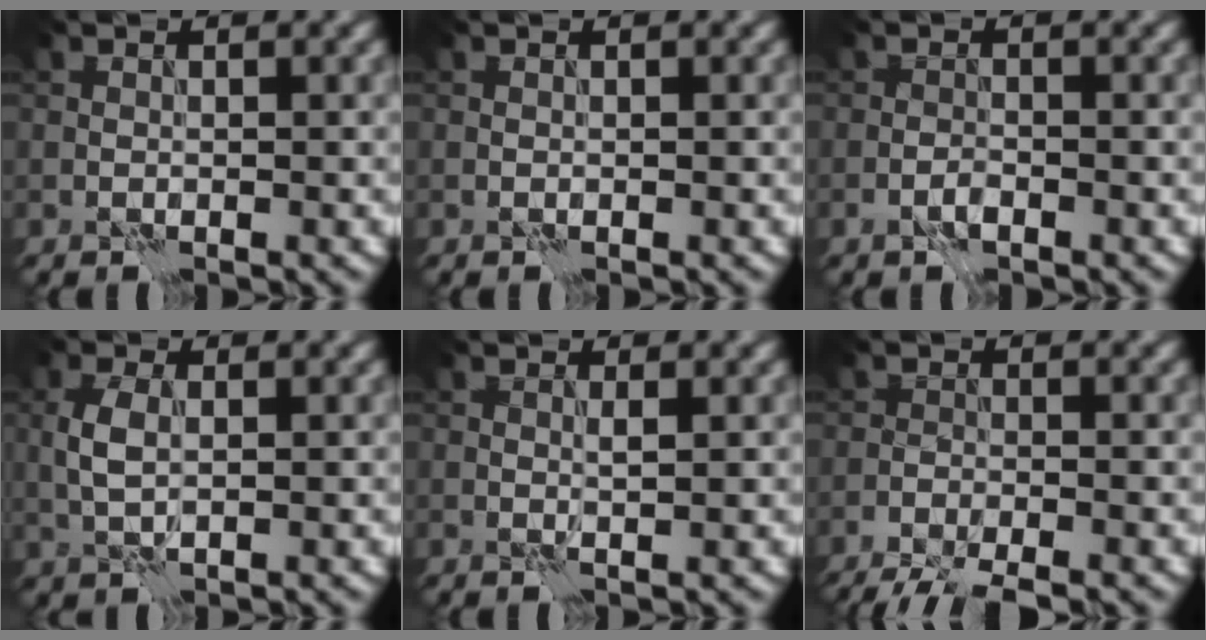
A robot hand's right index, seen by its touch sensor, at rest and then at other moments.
{"total": 0.0}
{"total": 1.2, "force": [-0.8, 0.5, 0.8], "torque": [-0.017, 0.003, -0.017]}
{"total": 2.6, "force": [0.2, 1.4, 2.2], "torque": [-0.054, 0.002, 0.004]}
{"total": 0.7, "force": [0.2, 0.0, 0.7], "torque": [-0.013, 0.000, 0.002]}
{"total": 6.1, "force": [-5.2, 1.2, 2.9], "torque": [-0.052, -0.019, -0.087]}